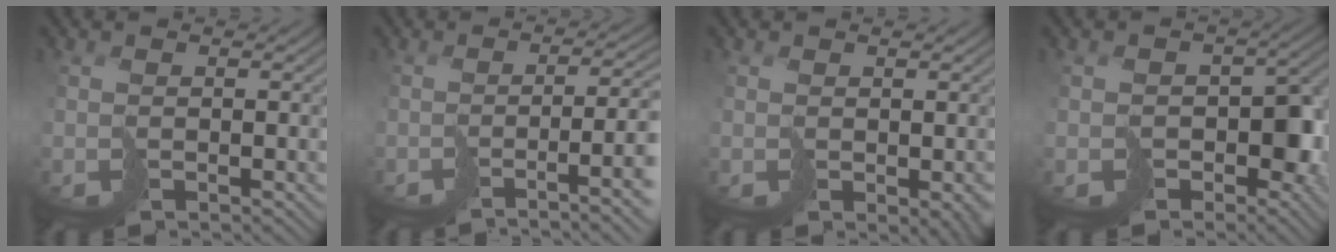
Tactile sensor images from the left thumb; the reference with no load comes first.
{"total": 9.0, "force": [-2.1, 2.6, 8.3], "torque": [-0.108, -0.008, -0.038]}
{"total": 2.1, "force": [-0.3, 1.3, 1.6], "torque": [-0.024, -0.007, -0.001]}
{"total": 7.1, "force": [-1.9, 5.3, 4.3], "torque": [-0.059, -0.010, -0.036]}